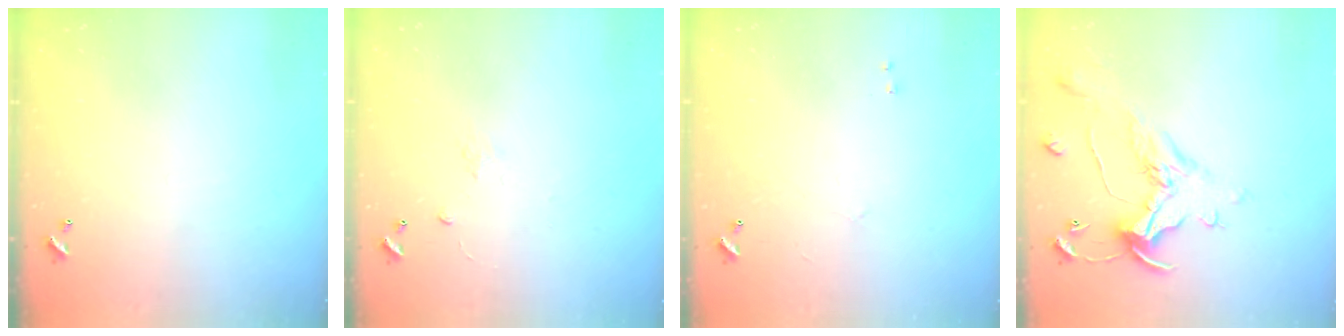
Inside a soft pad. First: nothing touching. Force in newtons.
{"total": 1.5, "press": 1.3, "slide": 0.6}
{"total": 0.7, "press": 0.4, "slide": 0.5}
{"total": 1.7, "press": 1.2, "slide": 1.1}